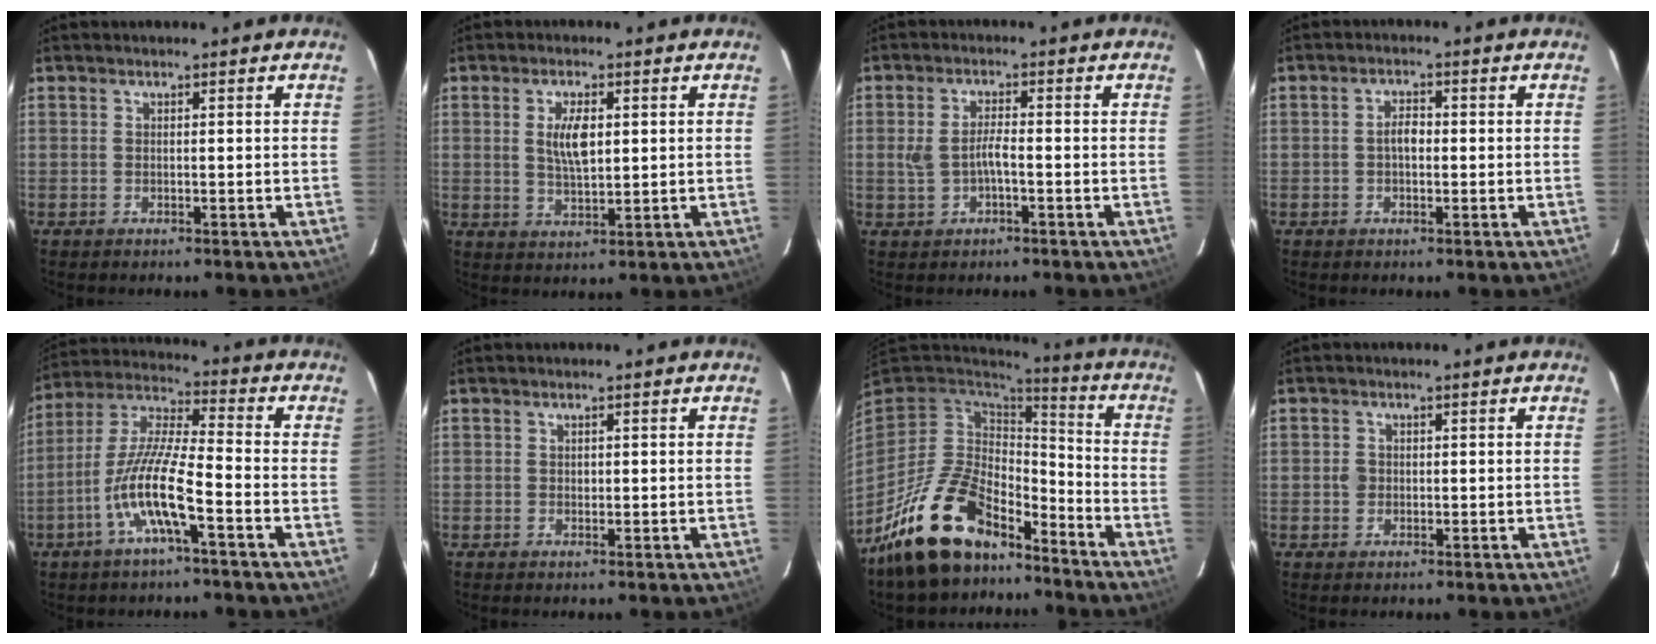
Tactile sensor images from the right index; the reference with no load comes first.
{"total": 5.9, "force": [1.3, 2.6, 5.2], "torque": [-0.093, 0.001, 0.028]}
{"total": 4.1, "force": [-1.0, 1.7, 3.6], "torque": [-0.073, 0.003, -0.013]}
{"total": 2.6, "force": [-0.2, 1.6, 2.1], "torque": [-0.038, 0.010, -0.005]}
{"total": 11.6, "force": [-5.1, 1.4, 10.4], "torque": [-0.215, 0.000, -0.100]}
{"total": 0.7, "force": [0.1, 0.6, 0.2], "torque": [0.000, 0.002, 0.003]}
{"total": 18.6, "force": [-13.4, 8.8, 9.4], "torque": [-0.195, -0.002, -0.223]}
{"total": 1.7, "force": [-0.2, 1.6, 0.3], "torque": [-0.002, 0.003, -0.004]}